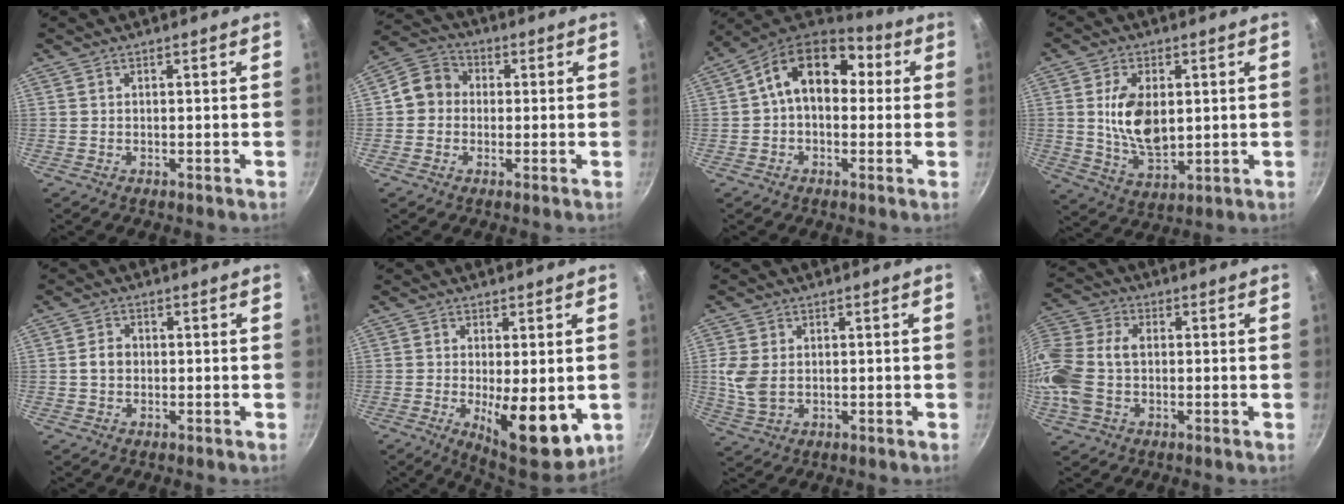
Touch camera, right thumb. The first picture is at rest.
{"total": 7.4, "force": [0.0, 6.5, 3.4], "torque": [-0.043, 0.025, -0.014]}
{"total": 15.1, "force": [2.1, 10.0, 11.1], "torque": [-0.143, 0.045, 0.021]}
{"total": 11.4, "force": [1.4, 6.7, 9.2], "torque": [-0.154, -0.015, 0.037]}
{"total": 3.1, "force": [-0.1, 2.5, 1.8], "torque": [-0.028, 0.009, -0.006]}
{"total": 13.0, "force": [-2.8, 4.9, 11.7], "torque": [-0.158, -0.026, -0.025]}
{"total": 6.1, "force": [0.3, 4.2, 4.4], "torque": [-0.100, -0.001, 0.014]}
{"total": 16.8, "force": [-0.3, 11.6, 12.1], "torque": [-0.314, 0.021, -0.003]}